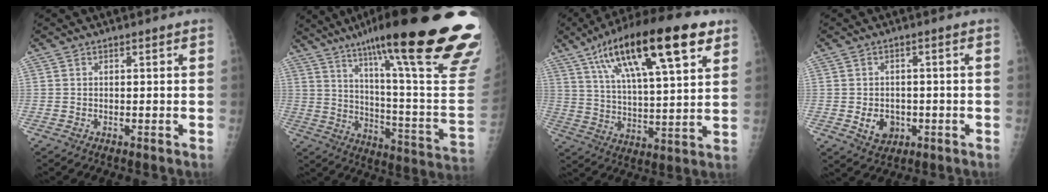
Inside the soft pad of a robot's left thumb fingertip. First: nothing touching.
{"total": 35.5, "force": [22.5, 4.5, 27.1], "torque": [-0.287, -0.080, 0.325]}
{"total": 24.3, "force": [12.4, 7.2, 19.6], "torque": [-0.312, -0.012, 0.205]}
{"total": 5.0, "force": [-1.3, 4.0, 2.7], "torque": [-0.024, 0.005, -0.010]}